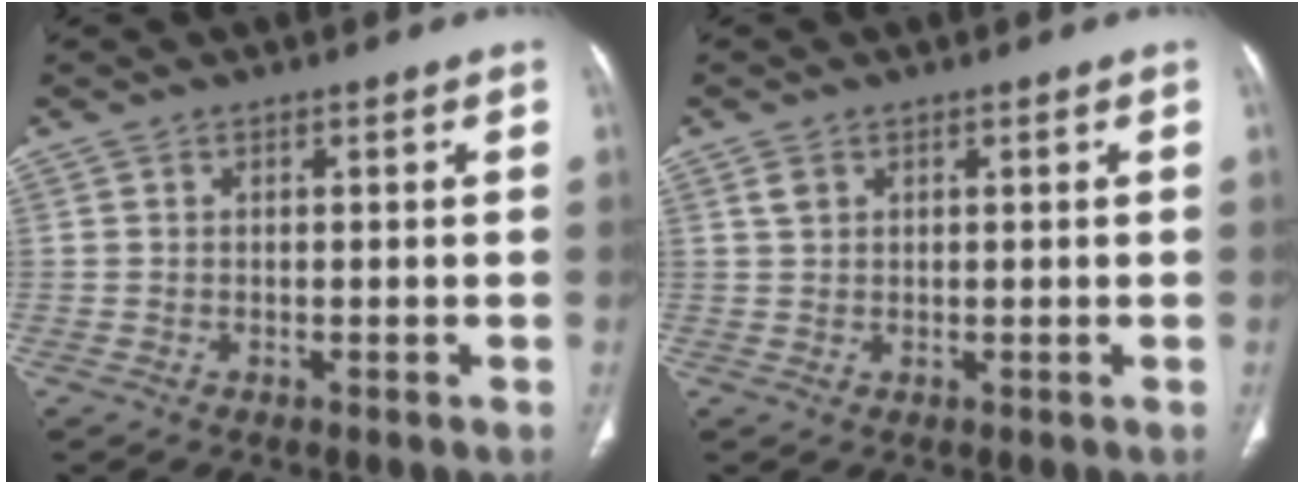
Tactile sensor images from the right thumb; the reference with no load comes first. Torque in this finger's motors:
{"motor_torque": [-0.27, 0.03, 0.21, -0.07, -0.10]}